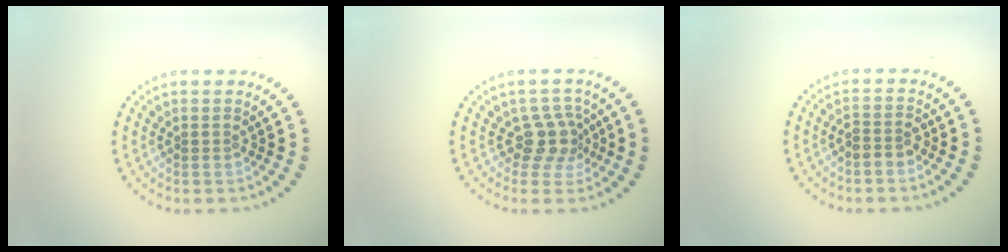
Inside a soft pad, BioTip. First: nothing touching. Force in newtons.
{"total": 2.6, "press": 2.0, "slide": 1.7}
{"total": 1.7, "press": 1.5, "slide": 0.9}